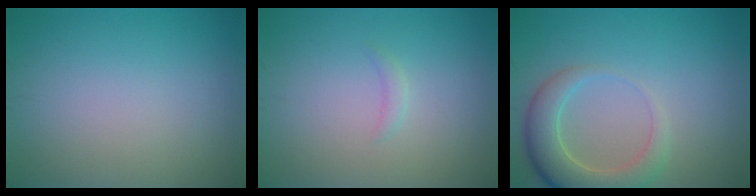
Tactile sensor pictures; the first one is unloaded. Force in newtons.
{"total": 0.7, "press": 0.7, "slide": 0.1}
{"total": 5.0, "press": 4.9, "slide": 0.6}